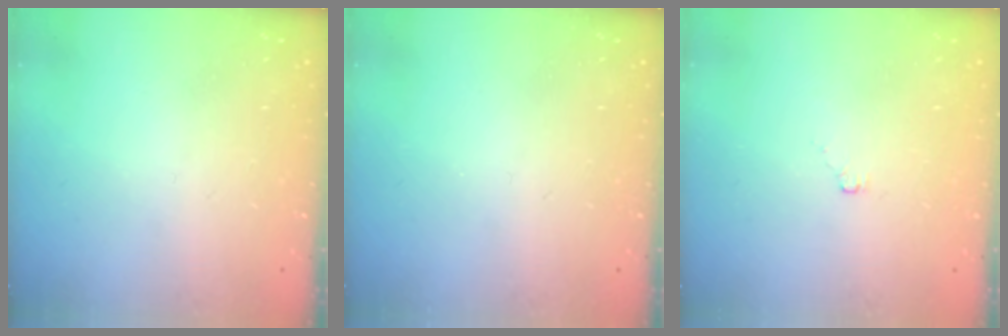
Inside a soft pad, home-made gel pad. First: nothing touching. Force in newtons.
{"total": 0.0}
{"total": 2.4, "press": 2.4, "slide": 0.4}